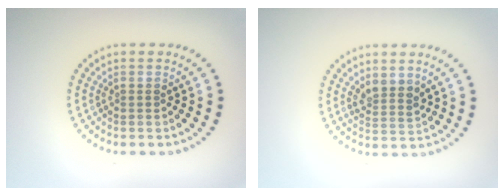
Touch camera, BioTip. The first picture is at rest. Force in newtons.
{"total": 2.2, "press": 1.8, "slide": 1.3}